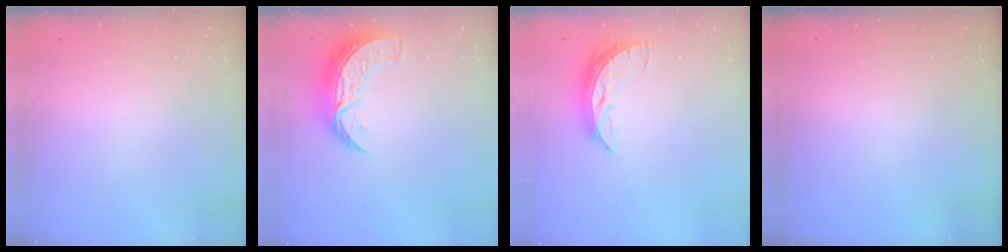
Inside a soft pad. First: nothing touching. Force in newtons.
{"total": 9.7, "press": 9.7, "slide": 0.8}
{"total": 8.1, "press": 8.0, "slide": 0.6}
{"total": 0.0}